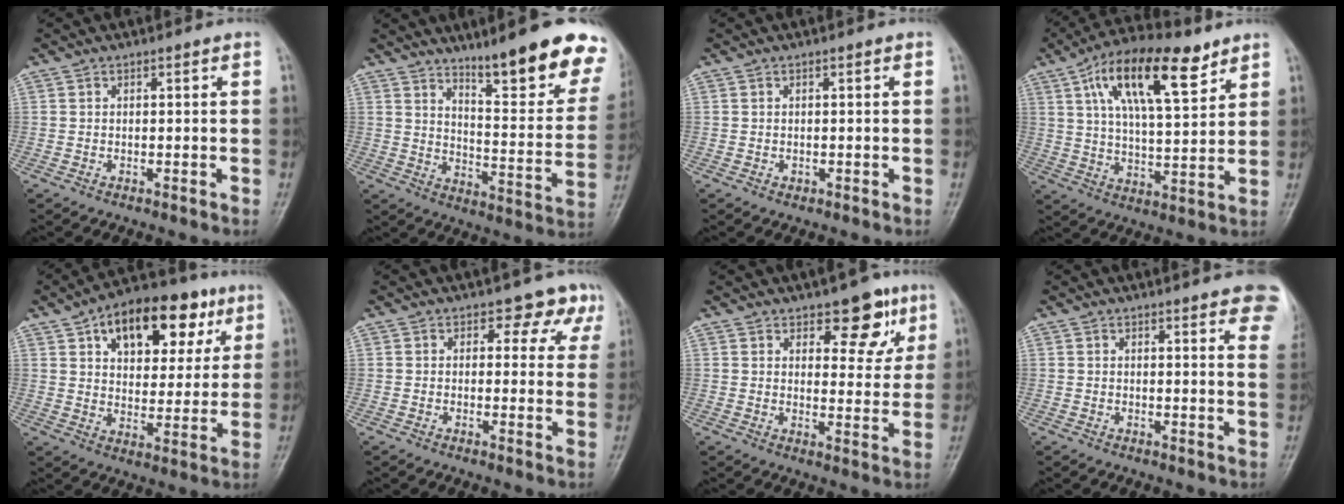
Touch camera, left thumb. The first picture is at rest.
{"total": 19.1, "force": [13.2, 3.5, 13.4], "torque": [-0.144, -0.085, 0.192]}
{"total": 0.6, "force": [-0.1, 0.5, 0.3], "torque": [0.000, 0.001, -0.002]}
{"total": 17.4, "force": [8.9, 6.7, 13.4], "torque": [-0.201, -0.019, 0.150]}
{"total": 18.9, "force": [8.9, 10.7, 12.8], "torque": [-0.137, -0.006, 0.133]}
{"total": 5.7, "force": [4.0, 3.7, 2.0], "torque": [0.014, -0.018, 0.029]}
{"total": 8.8, "force": [5.2, 4.6, 5.4], "torque": [-0.028, -0.026, 0.068]}
{"total": 11.5, "force": [7.7, 2.8, 8.0], "torque": [-0.073, -0.024, 0.074]}